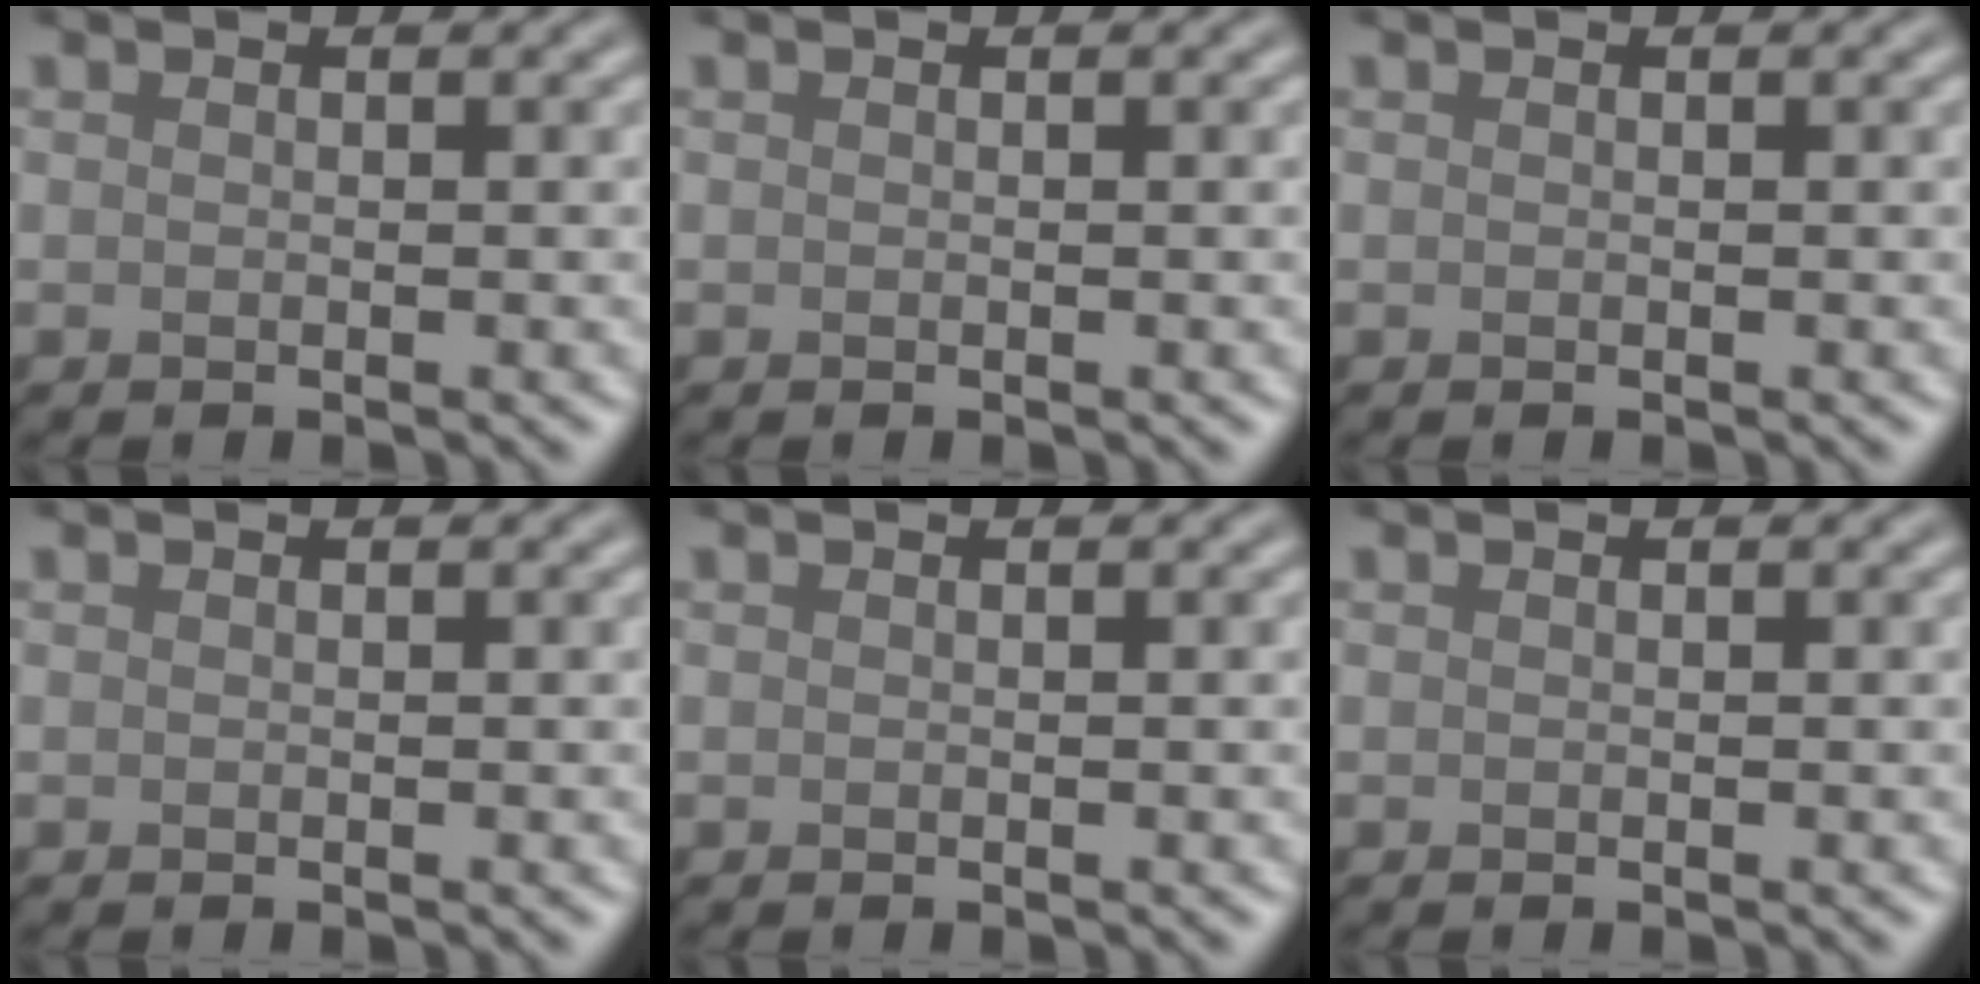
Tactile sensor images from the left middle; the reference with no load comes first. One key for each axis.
{"total": 0.0}
{"total": 0.0}
{"total": 0.0}
{"total": 0.0}
{"total": 0.0}